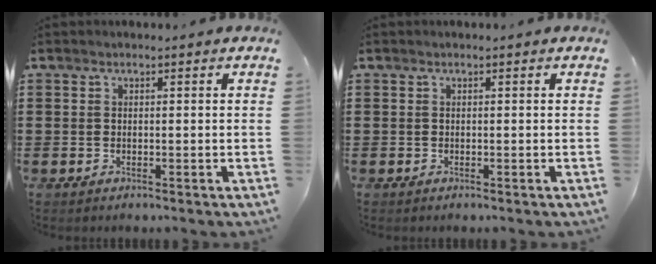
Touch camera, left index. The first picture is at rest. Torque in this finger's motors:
{"motor_torque": [0.00, 0.00, 0.00, -0.01]}